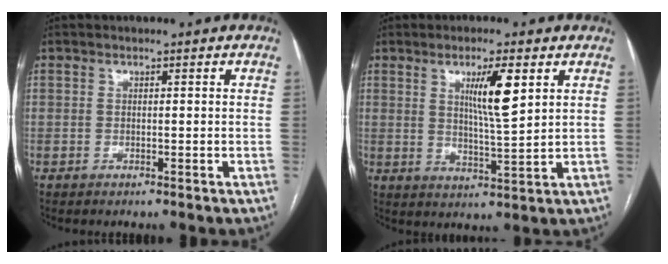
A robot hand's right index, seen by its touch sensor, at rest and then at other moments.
{"total": 7.3, "force": [2.9, 0.4, 6.7], "torque": [-0.118, -0.008, 0.050]}